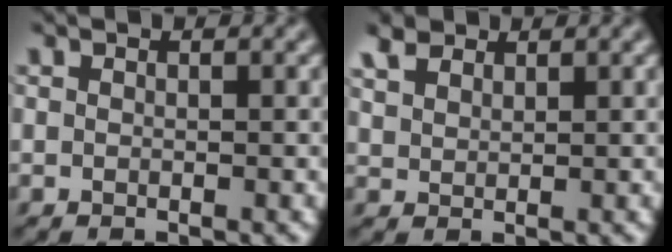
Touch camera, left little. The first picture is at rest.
{"total": 2.4, "force": [1.7, 1.3, 1.0], "torque": [-0.037, 0.009, 0.037]}